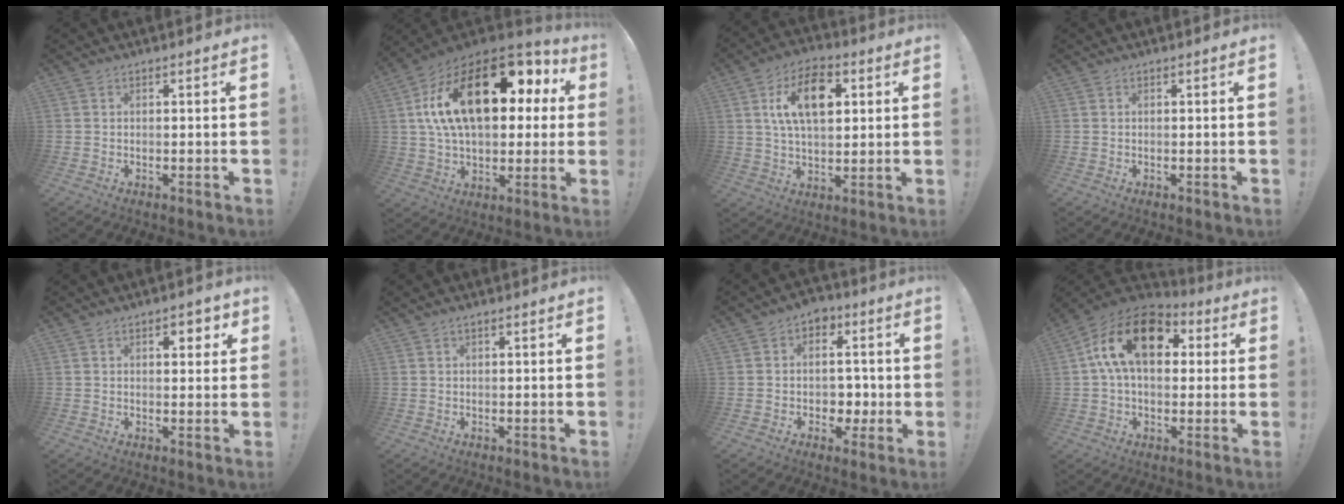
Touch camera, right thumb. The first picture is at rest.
{"total": 25.1, "force": [7.1, 13.2, 20.1], "torque": [-0.332, -0.032, 0.122]}
{"total": 14.5, "force": [4.6, 8.5, 10.8], "torque": [-0.169, 0.001, 0.080]}
{"total": 0.0}
{"total": 4.0, "force": [1.8, 2.3, 2.8], "torque": [-0.019, -0.007, 0.023]}
{"total": 0.7, "force": [0.3, 0.3, 0.5], "torque": [-0.013, 0.002, 0.005]}
{"total": 7.5, "force": [-0.3, 7.2, 1.9], "torque": [-0.006, 0.003, 0.003]}
{"total": 18.6, "force": [5.4, 11.4, 13.7], "torque": [-0.225, -0.003, 0.089]}